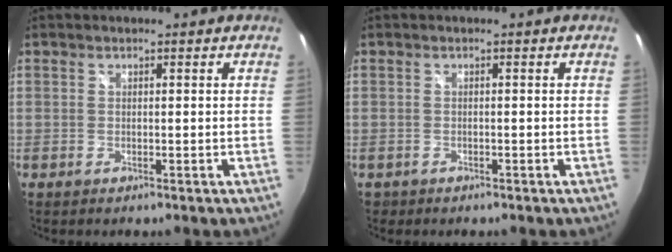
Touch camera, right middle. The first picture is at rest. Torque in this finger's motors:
{"motor_torque": [-0.22, -0.28, 0.01, 0.00]}